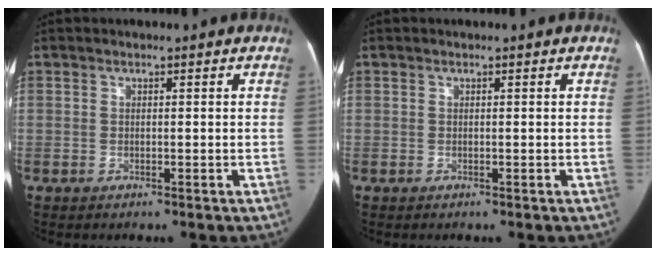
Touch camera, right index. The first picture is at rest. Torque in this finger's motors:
{"motor_torque": [0.00, 0.00, 0.00, 0.00]}